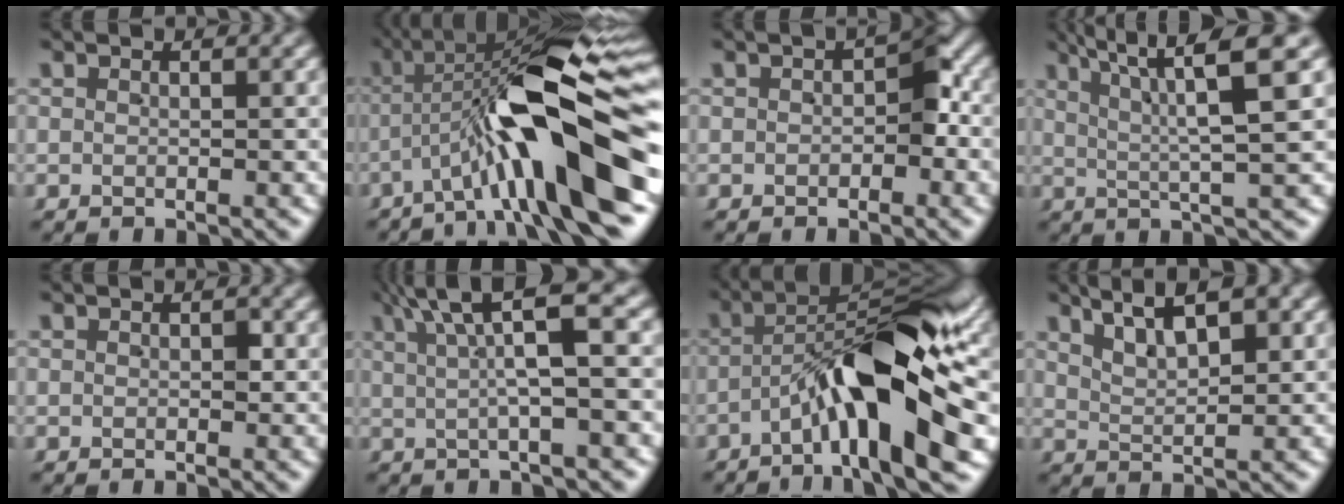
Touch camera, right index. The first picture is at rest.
{"total": 14.2, "force": [-1.4, 3.9, 13.6], "torque": [-0.198, 0.007, -0.016]}
{"total": 2.3, "force": [-0.6, 1.4, 1.8], "torque": [-0.019, -0.007, -0.003]}
{"total": 6.0, "force": [3.3, -0.2, 5.0], "torque": [-0.071, 0.010, 0.050]}
{"total": 0.8, "force": [0.0, 0.5, 0.6], "torque": [-0.007, -0.007, 0.003]}
{"total": 6.3, "force": [2.7, 0.7, 5.6], "torque": [-0.074, 0.024, 0.035]}
{"total": 10.7, "force": [-1.7, 3.0, 10.2], "torque": [-0.149, 0.003, -0.030]}
{"total": 5.3, "force": [3.7, 1.7, 3.4], "torque": [-0.056, 0.012, 0.059]}